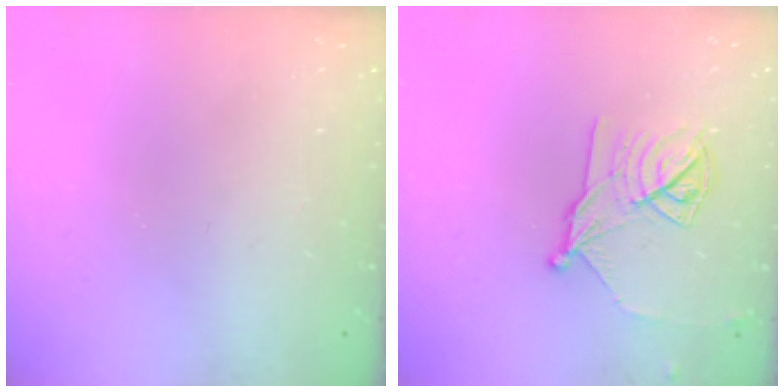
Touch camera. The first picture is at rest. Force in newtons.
{"total": 12.9, "press": 12.9, "slide": 0.2}